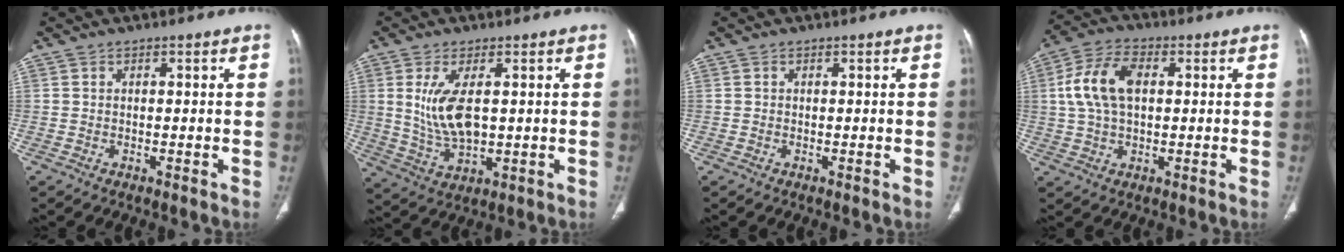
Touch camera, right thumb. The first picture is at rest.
{"total": 9.5, "force": [1.5, 4.4, 8.3], "torque": [-0.171, -0.015, 0.045]}
{"total": 0.0}
{"total": 10.8, "force": [1.8, 6.3, 8.5], "torque": [-0.174, 0.019, 0.032]}